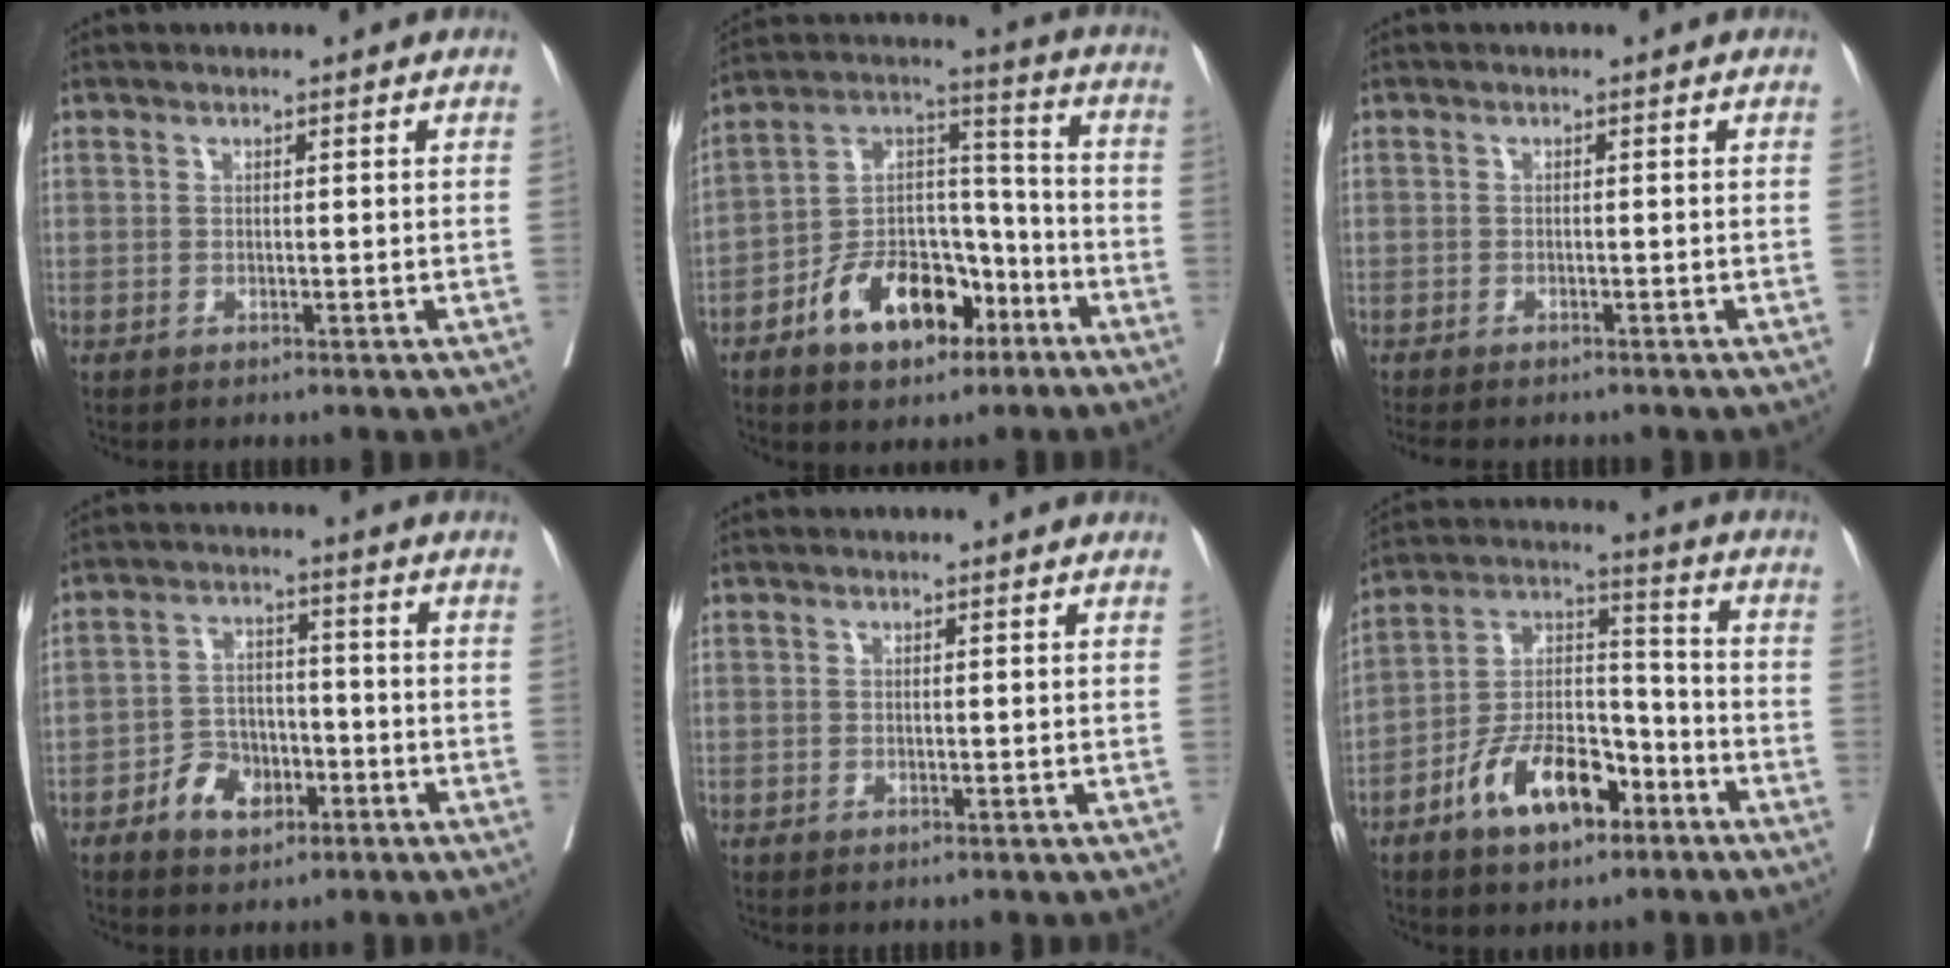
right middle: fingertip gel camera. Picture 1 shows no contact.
{"total": 14.1, "force": [-7.7, 7.6, 9.0], "torque": [-0.157, 0.026, -0.126]}
{"total": 5.5, "force": [-4.8, 1.4, 2.4], "torque": [-0.031, -0.007, -0.066]}
{"total": 6.5, "force": [-3.3, 4.3, 3.4], "torque": [-0.058, 0.018, -0.053]}
{"total": 0.0}
{"total": 12.7, "force": [-7.2, 5.8, 8.7], "torque": [-0.167, 0.016, -0.125]}